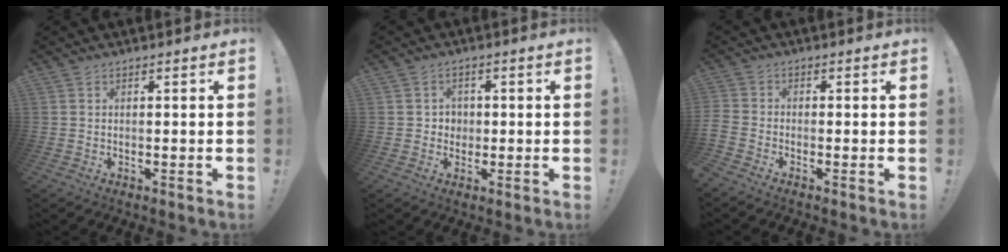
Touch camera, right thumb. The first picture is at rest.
{"total": 3.4, "force": [0.2, 3.4, 0.8], "torque": [-0.013, 0.000, 0.002]}
{"total": 2.4, "force": [-1.6, 1.2, 1.4], "torque": [-0.035, -0.002, -0.033]}